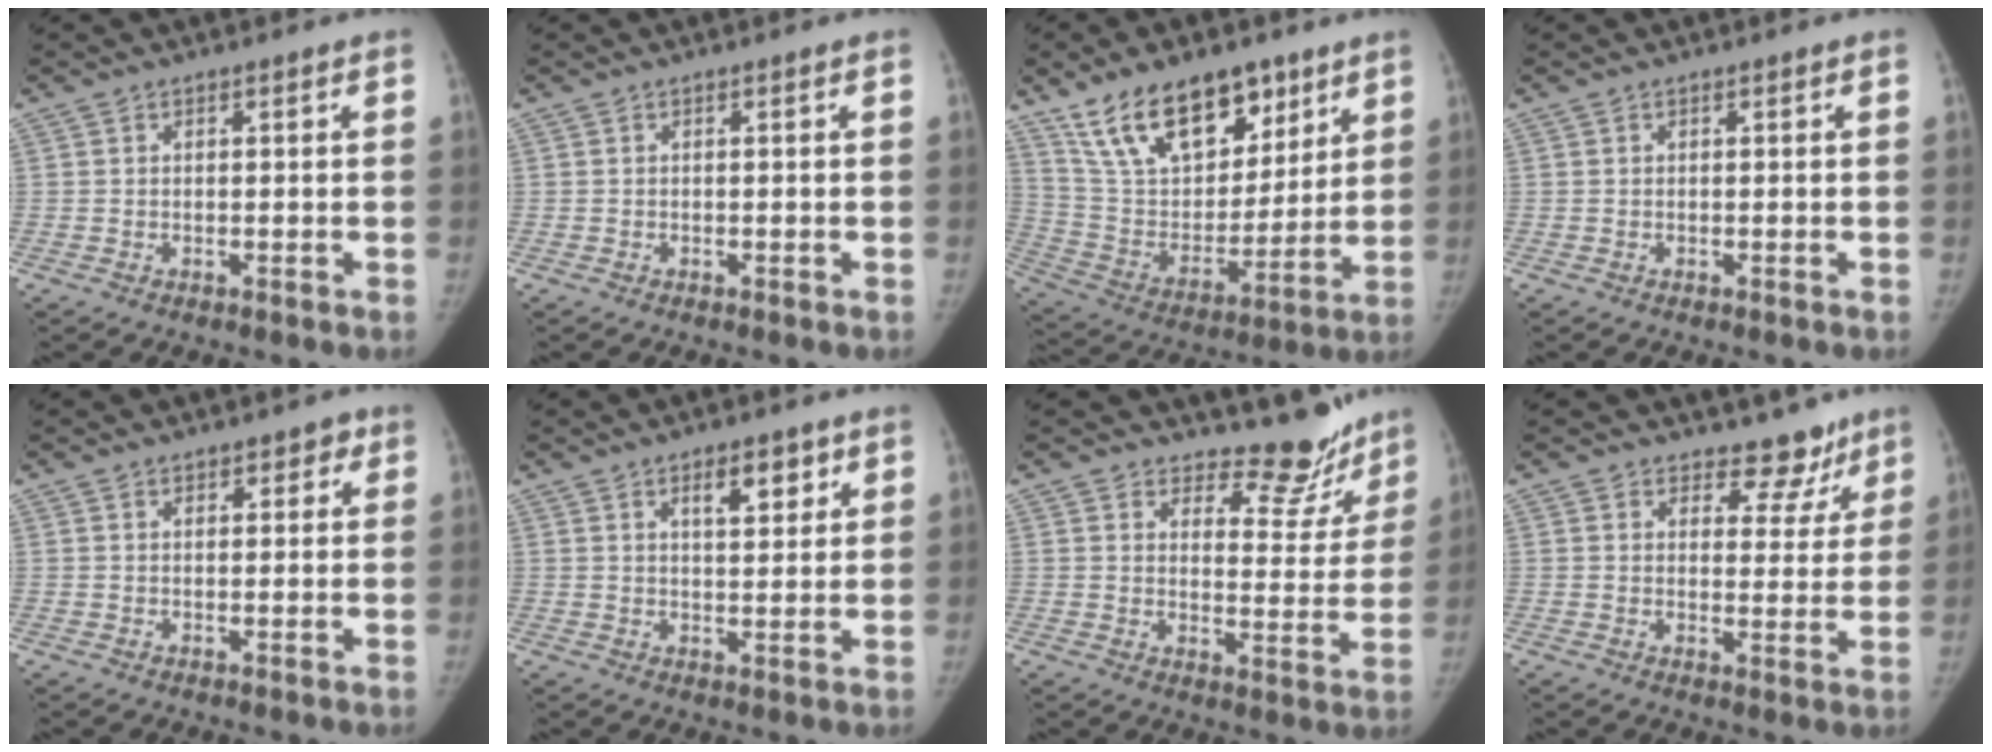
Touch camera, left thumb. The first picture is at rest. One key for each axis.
{"total": 0.0}
{"total": 21.3, "fx": 13.4, "fy": 11.5, "fz": 11.9, "tx": -0.157, "ty": -0.047, "tz": 0.247}
{"total": 0.0}
{"total": 2.5, "fx": 1.4, "fy": 1.7, "fz": 1.2, "tx": 0.009, "ty": -0.002, "tz": 0.015}
{"total": 5.9, "fx": 3.1, "fy": 2.6, "fz": 4.2, "tx": -0.043, "ty": -0.018, "tz": 0.048}
{"total": 10.5, "fx": 9.5, "fy": 4.3, "fz": 1.1, "tx": 0.035, "ty": -0.089, "tz": 0.115}
{"total": 7.2, "fx": 5.7, "fy": 4.3, "fz": 1.3, "tx": 0.026, "ty": -0.036, "tz": 0.066}